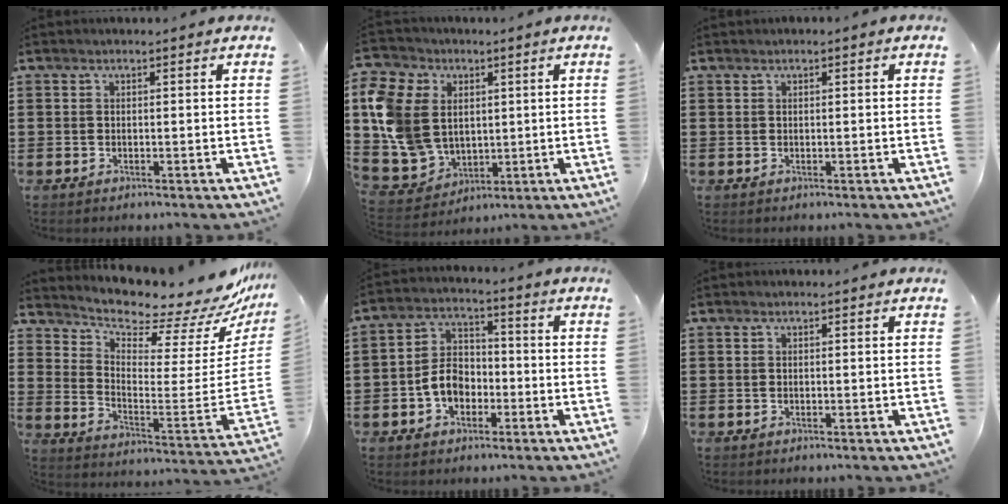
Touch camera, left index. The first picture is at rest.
{"total": 12.4, "force": [2.5, 9.9, 7.1], "torque": [-0.214, 0.005, 0.046]}
{"total": 0.0}
{"total": 6.1, "force": [5.7, 0.8, 1.8], "torque": [-0.047, -0.077, 0.089]}
{"total": 6.0, "force": [-2.2, 4.4, 3.4], "torque": [-0.087, 0.009, -0.049]}
{"total": 0.0}